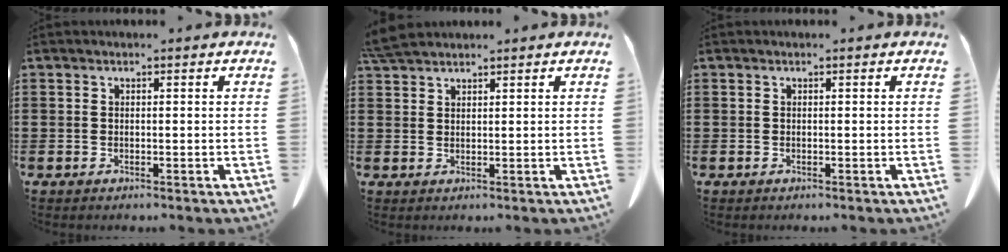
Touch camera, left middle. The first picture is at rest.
{"total": 3.6, "force": [3.2, 0.7, 1.5], "torque": [-0.039, 0.000, 0.063]}
{"total": 0.0}